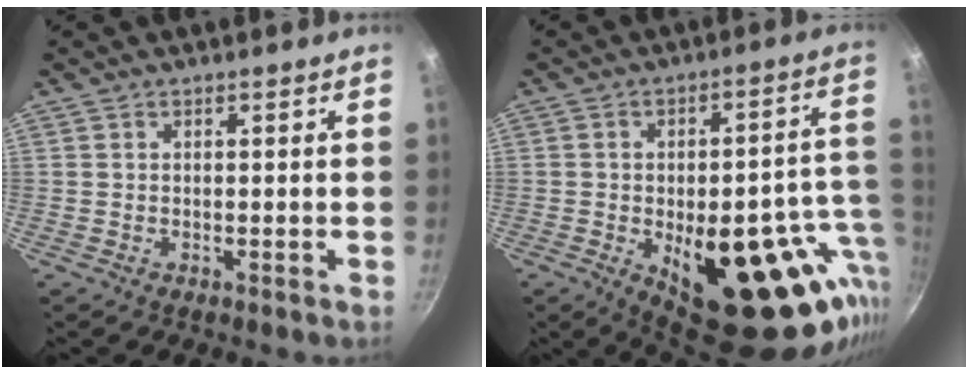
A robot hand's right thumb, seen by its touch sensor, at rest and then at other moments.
{"total": 26.5, "force": [-6.9, 12.1, 22.6], "torque": [-0.234, 0.008, -0.073]}